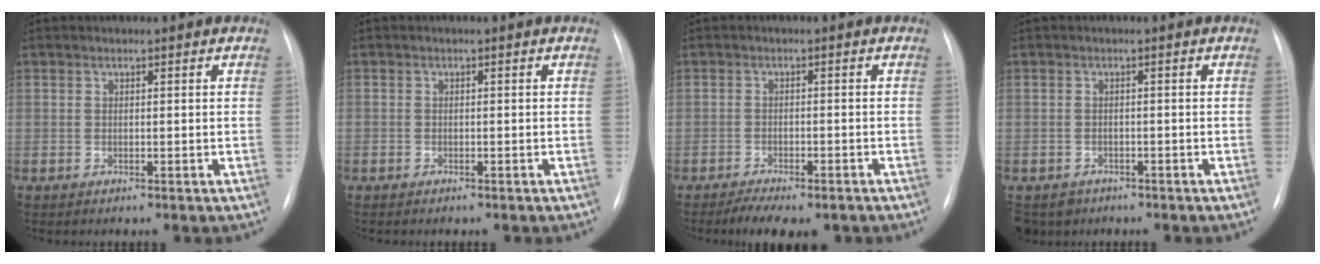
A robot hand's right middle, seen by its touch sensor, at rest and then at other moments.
{"total": 0.9, "force": [-0.7, 0.3, 0.4], "torque": [-0.002, 0.000, -0.007]}
{"total": 7.7, "force": [-6.1, 2.4, 4.1], "torque": [-0.053, -0.005, -0.083]}
{"total": 4.3, "force": [-3.1, 2.9, 0.4], "torque": [0.000, 0.004, -0.046]}